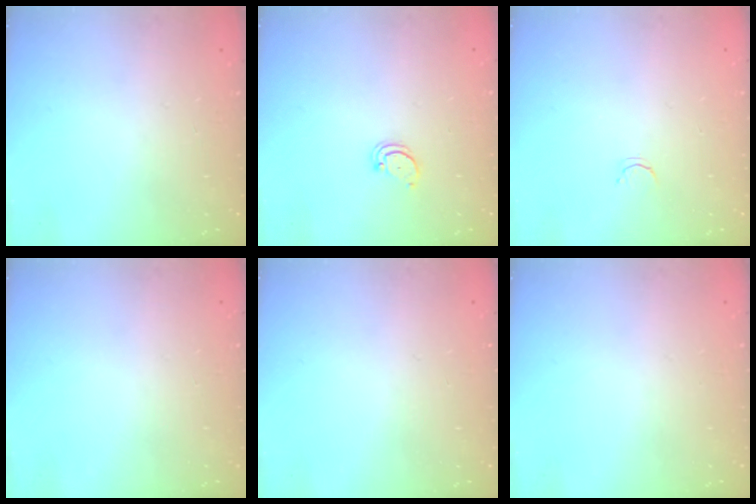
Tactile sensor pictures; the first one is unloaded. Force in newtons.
{"total": 2.5, "press": 2.5, "slide": 0.3}
{"total": 2.1, "press": 2.1, "slide": 0.4}
{"total": 0.0}
{"total": 0.0}
{"total": 0.0}